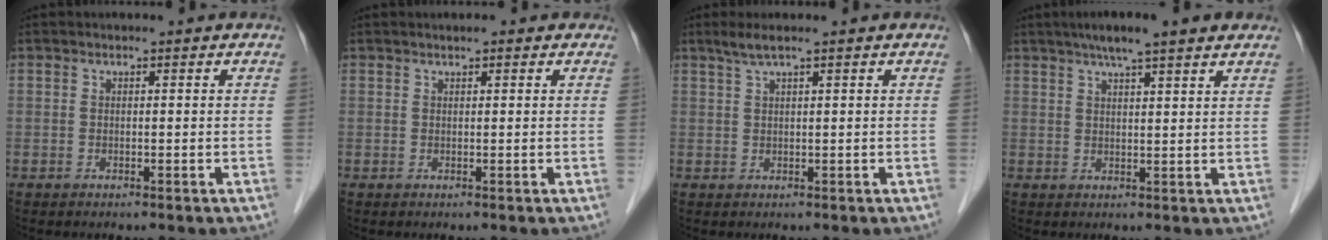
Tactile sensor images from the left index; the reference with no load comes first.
{"total": 1.6, "force": [1.2, 0.6, 0.8], "torque": [-0.011, 0.011, 0.013]}
{"total": 2.4, "force": [1.7, -0.2, 1.6], "torque": [-0.044, 0.012, 0.040]}
{"total": 8.6, "force": [6.5, 0.6, 5.6], "torque": [-0.084, 0.031, 0.092]}